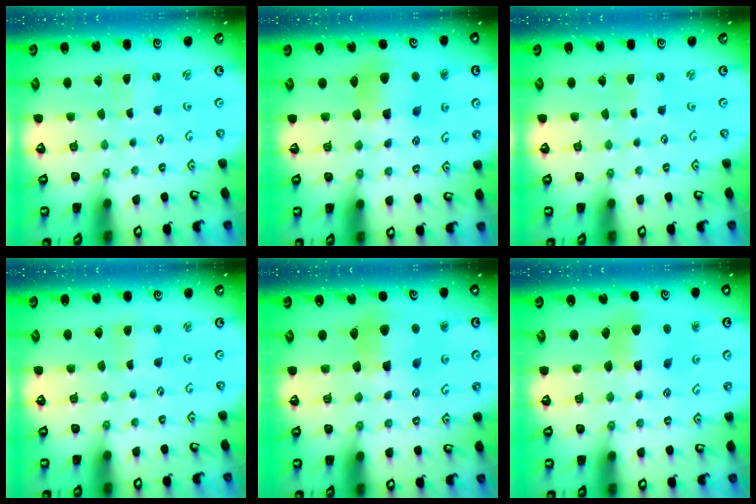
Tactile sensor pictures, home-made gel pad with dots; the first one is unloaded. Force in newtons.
{"total": 8.4, "press": 8.3, "slide": 1.1}
{"total": 0.0}
{"total": 2.3, "press": 2.3, "slide": 0.3}
{"total": 8.4, "press": 8.3, "slide": 1.1}
{"total": 6.8, "press": 6.7, "slide": 0.7}